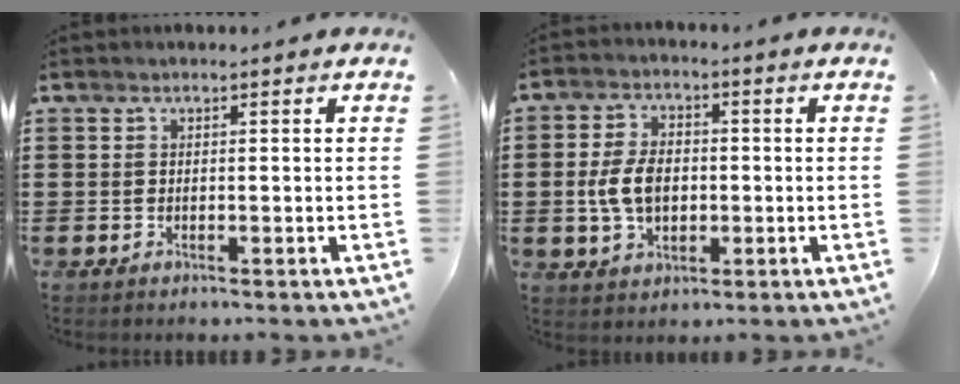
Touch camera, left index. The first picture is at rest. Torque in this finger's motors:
{"motor_torque": [1.06, 0.28, 0.57, 0.17]}